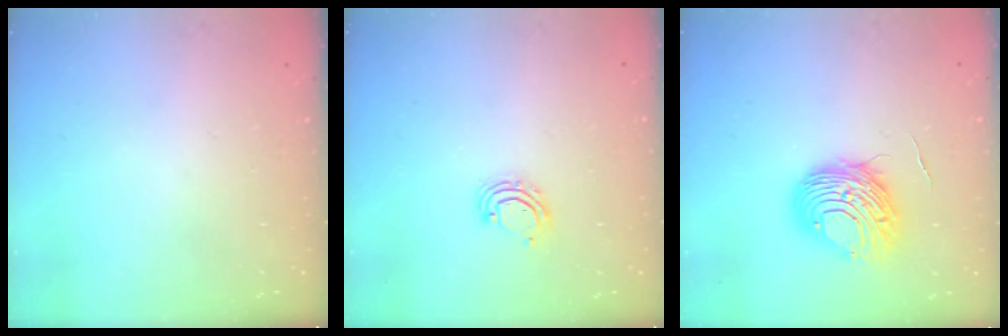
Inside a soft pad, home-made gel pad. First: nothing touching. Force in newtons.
{"total": 5.6, "press": 5.6, "slide": 0.4}
{"total": 9.5, "press": 9.5, "slide": 1.0}